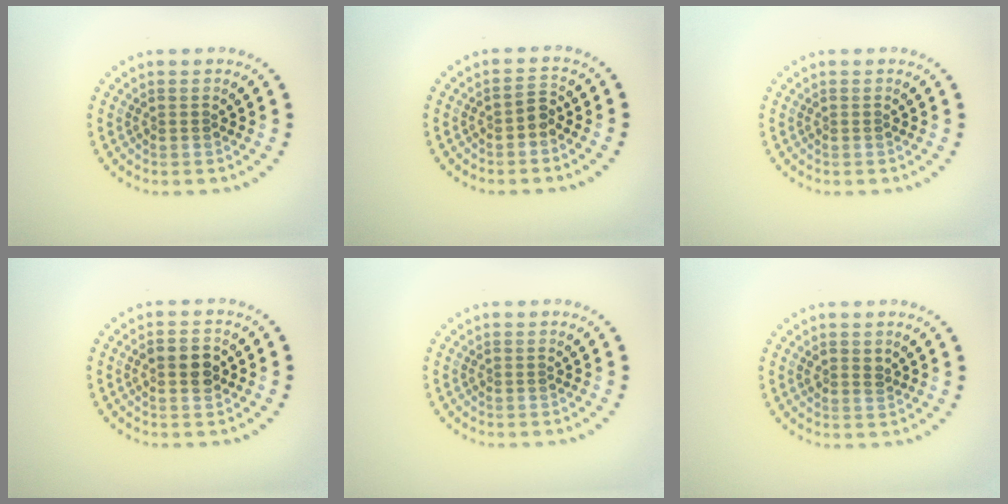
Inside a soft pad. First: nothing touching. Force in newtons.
{"total": 1.2, "press": 1.0, "slide": 0.5}
{"total": 0.0}
{"total": 2.4, "press": 2.4, "slide": 0.2}
{"total": 0.0}
{"total": 1.2, "press": 1.1, "slide": 0.4}